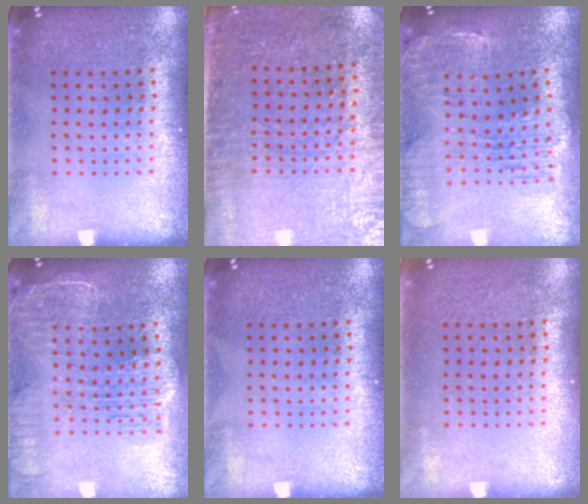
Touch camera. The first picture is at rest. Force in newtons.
{"total": 2.9, "press": 2.5, "slide": 1.5}
{"total": 1.5, "press": 1.5, "slide": 0.4}
{"total": 2.4, "press": 2.1, "slide": 1.1}
{"total": 0.0}
{"total": 0.0}